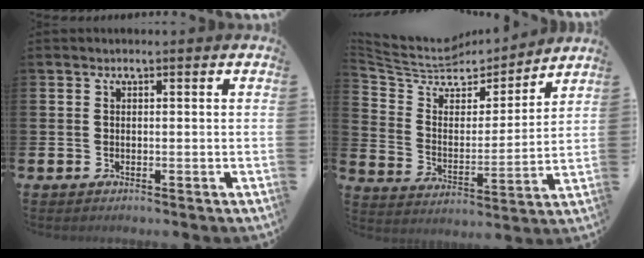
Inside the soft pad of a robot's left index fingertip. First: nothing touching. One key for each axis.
{"total": 6.5, "fx": 5.2, "fy": 3.4, "fz": 1.9, "tx": -0.075, "ty": -0.041, "tz": 0.084}